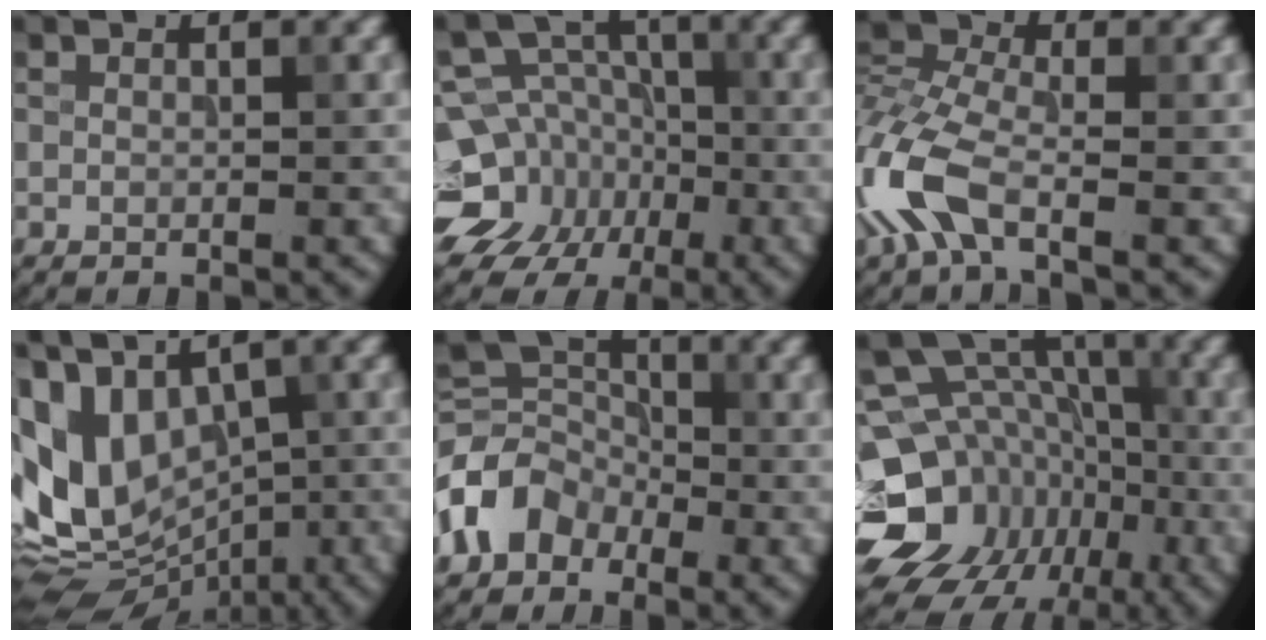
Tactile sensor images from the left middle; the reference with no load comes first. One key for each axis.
{"total": 11.0, "fx": -5.7, "fy": 9.0, "fz": 2.9, "tx": -0.047, "ty": -0.009, "tz": -0.099}
{"total": 7.5, "fx": -3.1, "fy": 3.8, "fz": 5.7, "tx": -0.141, "ty": 0.005, "tz": -0.084}
{"total": 14.1, "fx": 0.1, "fy": 9.2, "fz": 10.7, "tx": -0.184, "ty": 0.005, "tz": 0.027}
{"total": 5.0, "fx": -2.5, "fy": 3.8, "fz": 2.0, "tx": -0.034, "ty": 0.005, "tz": -0.068}
{"total": 15.2, "fx": -5.2, "fy": 12.6, "fz": 6.8, "tx": -0.153, "ty": -0.004, "tz": -0.073}